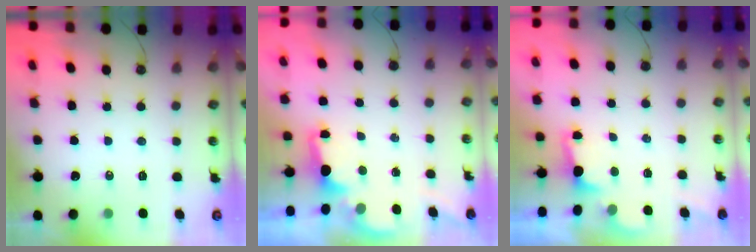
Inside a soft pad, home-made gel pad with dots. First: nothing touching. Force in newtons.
{"total": 1.6, "press": 1.4, "slide": 0.7}
{"total": 2.0, "press": 1.8, "slide": 0.8}